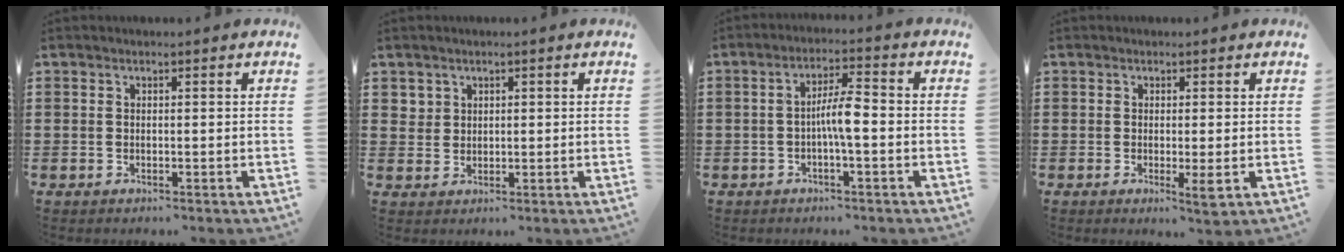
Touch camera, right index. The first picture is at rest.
{"total": 2.1, "force": [1.3, 1.6, 0.3], "torque": [-0.013, 0.009, 0.025]}
{"total": 4.8, "force": [-0.9, 0.8, 4.7], "torque": [-0.092, 0.005, -0.023]}
{"total": 3.2, "force": [-0.6, 0.3, 3.2], "torque": [-0.055, -0.012, -0.007]}